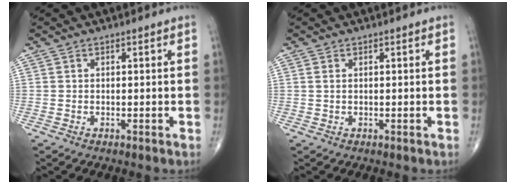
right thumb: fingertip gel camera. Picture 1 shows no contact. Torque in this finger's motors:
{"motor_torque": [0.04, -0.08, 0.22, 0.07, 0.00]}